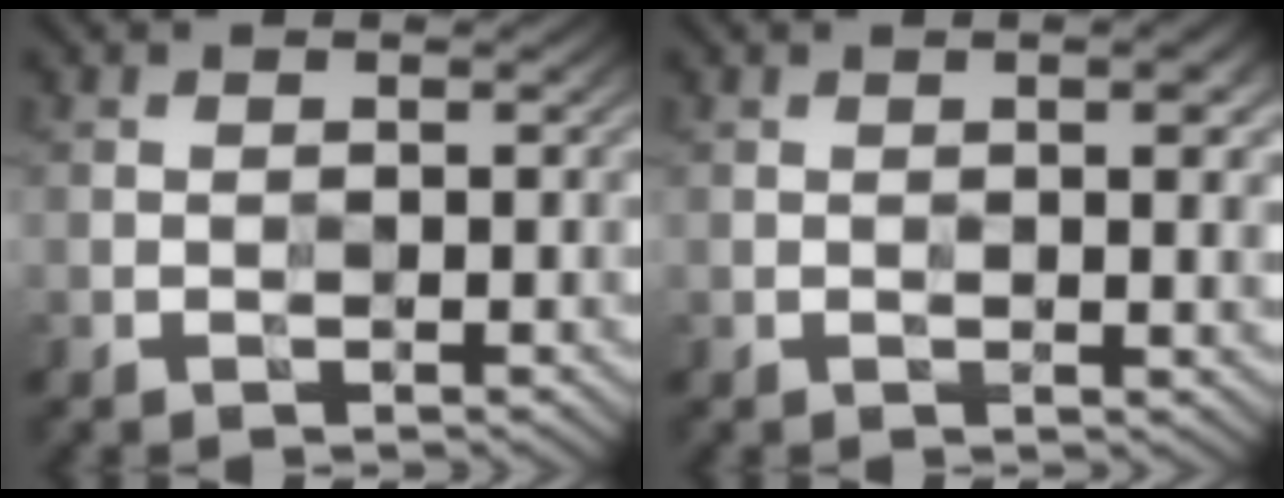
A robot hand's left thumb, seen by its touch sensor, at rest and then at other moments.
{"total": 3.0, "force": [0.7, 0.5, 2.9], "torque": [-0.045, 0.003, 0.011]}